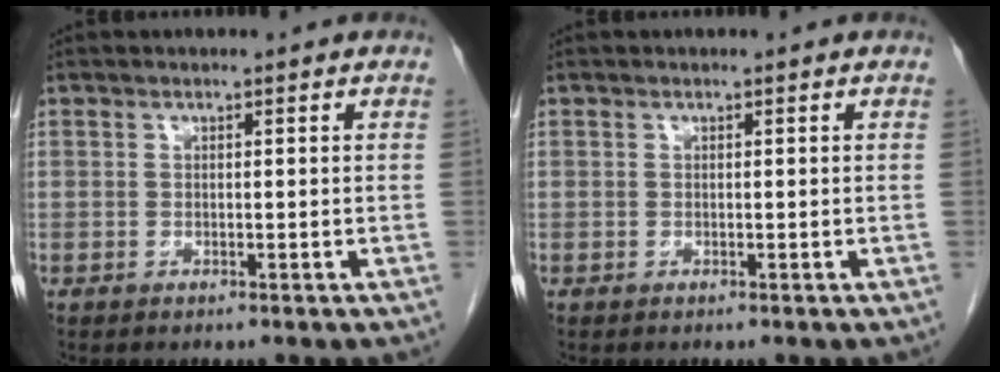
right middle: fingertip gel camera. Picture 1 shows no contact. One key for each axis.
{"total": 0.0}